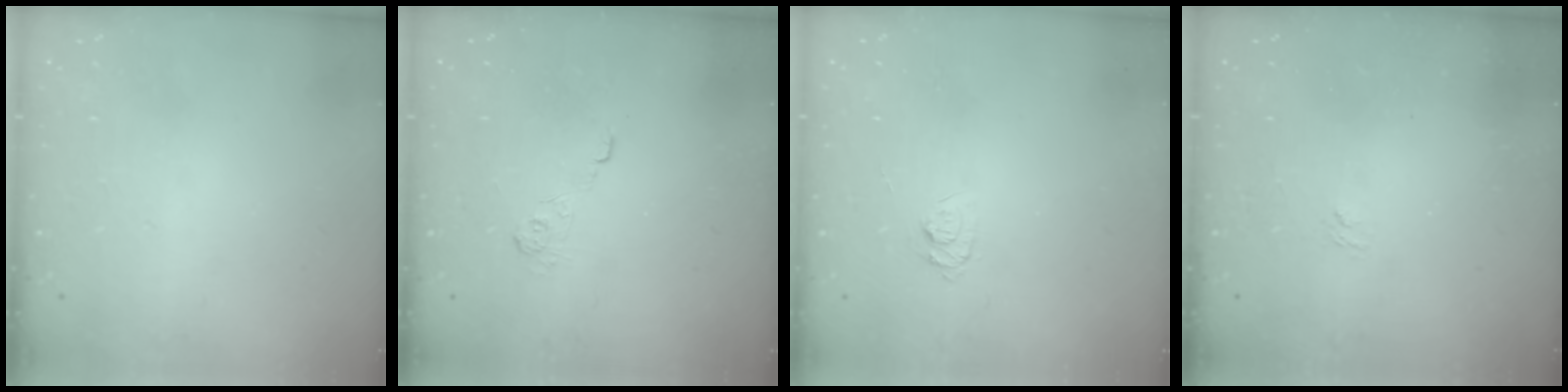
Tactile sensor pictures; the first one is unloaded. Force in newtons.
{"total": 3.0, "press": 2.6, "slide": 1.4}
{"total": 6.4, "press": 6.4, "slide": 0.6}
{"total": 1.1, "press": 0.1, "slide": 1.1}